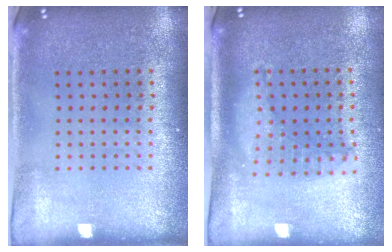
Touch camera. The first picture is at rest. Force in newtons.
{"total": 1.3, "press": 1.3, "slide": 0.2}